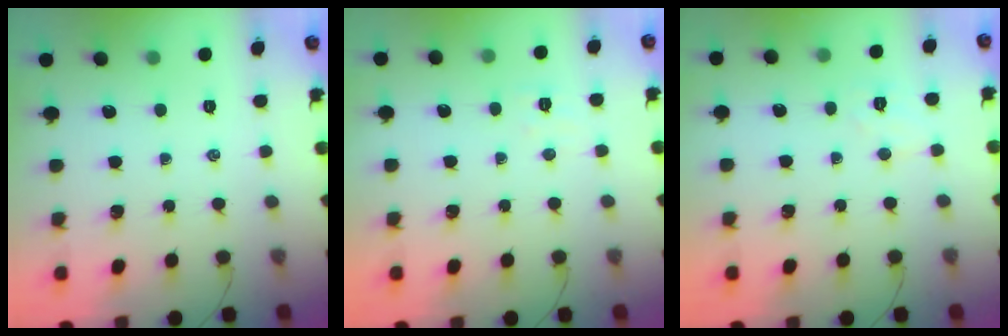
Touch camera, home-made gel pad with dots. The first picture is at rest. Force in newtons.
{"total": 4.7, "press": 4.5, "slide": 1.1}
{"total": 5.3, "press": 5.2, "slide": 1.1}